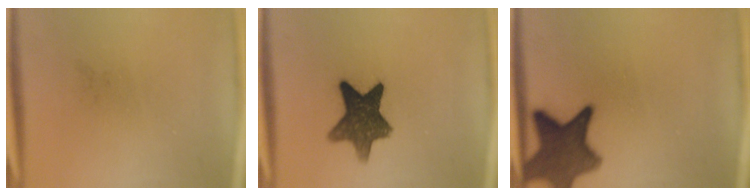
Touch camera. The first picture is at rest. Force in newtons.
{"total": 10.8}
{"total": 11.1}